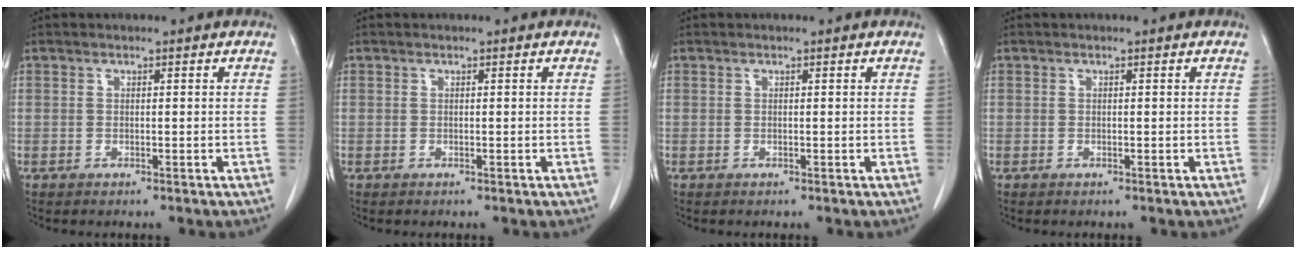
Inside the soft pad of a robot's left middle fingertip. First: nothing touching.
{"total": 0.0}
{"total": 0.0}
{"total": 0.0}